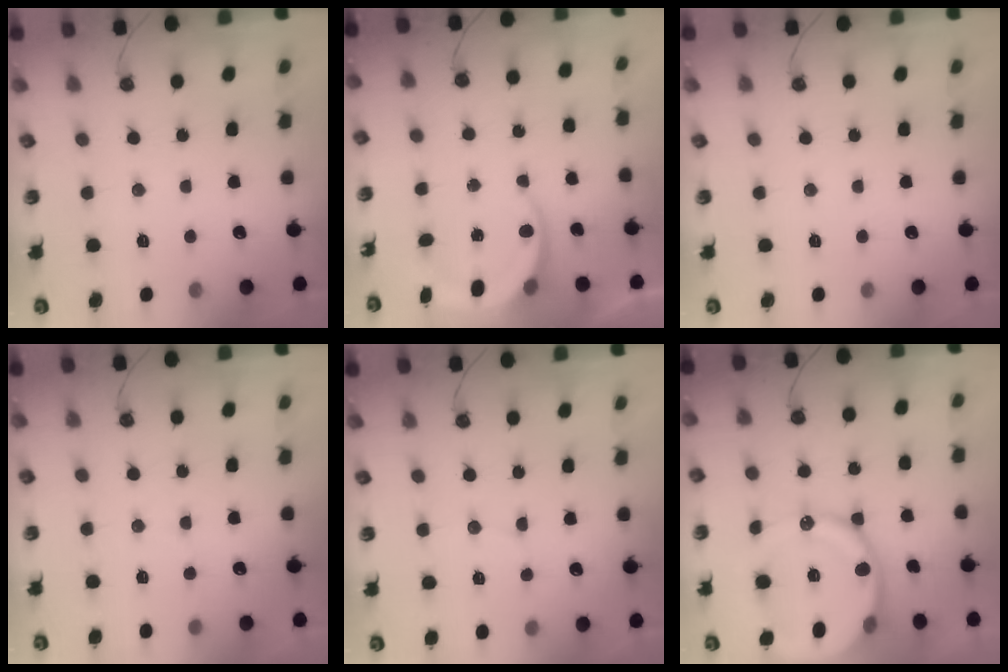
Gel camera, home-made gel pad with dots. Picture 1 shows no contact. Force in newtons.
{"total": 6.2, "press": 6.2, "slide": 0.7}
{"total": 0.0}
{"total": 4.9, "press": 4.8, "slide": 0.4}
{"total": 4.7, "press": 4.5, "slide": 1.0}
{"total": 17.3, "press": 17.2, "slide": 2.0}